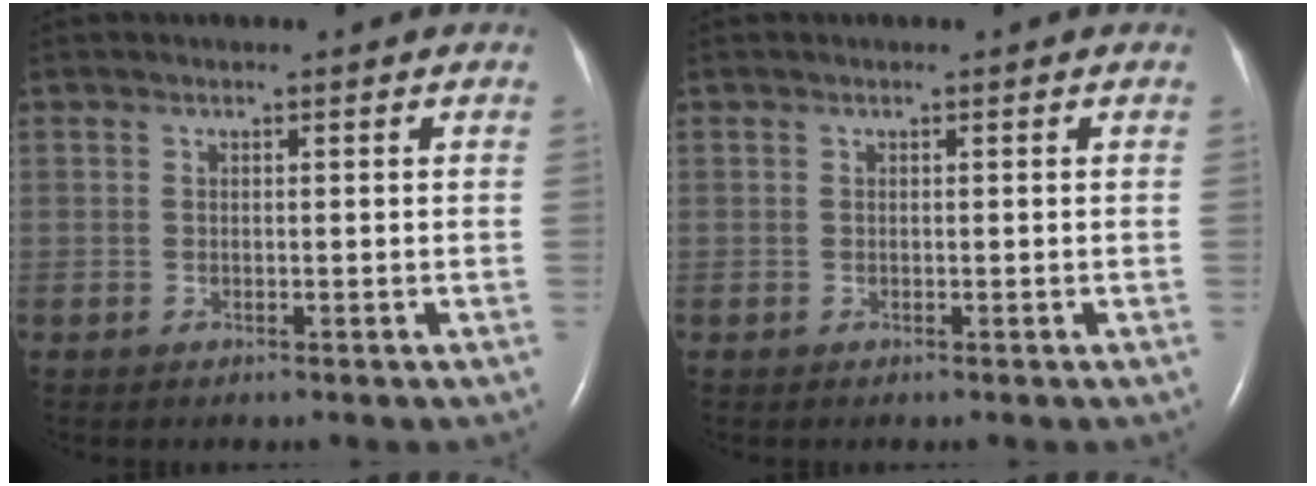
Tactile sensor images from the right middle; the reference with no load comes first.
{"total": 0.0}